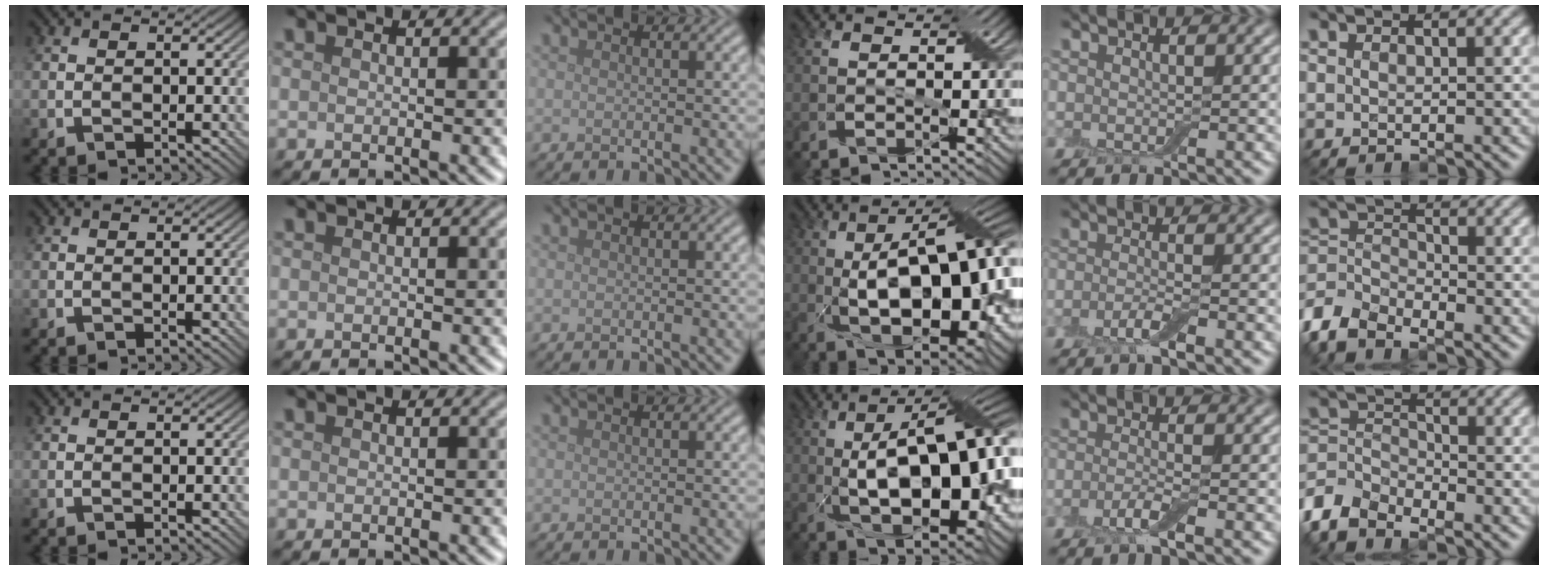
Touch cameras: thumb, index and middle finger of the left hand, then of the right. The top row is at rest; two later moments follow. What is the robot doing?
{"motion": "pour", "object": "bowl"}